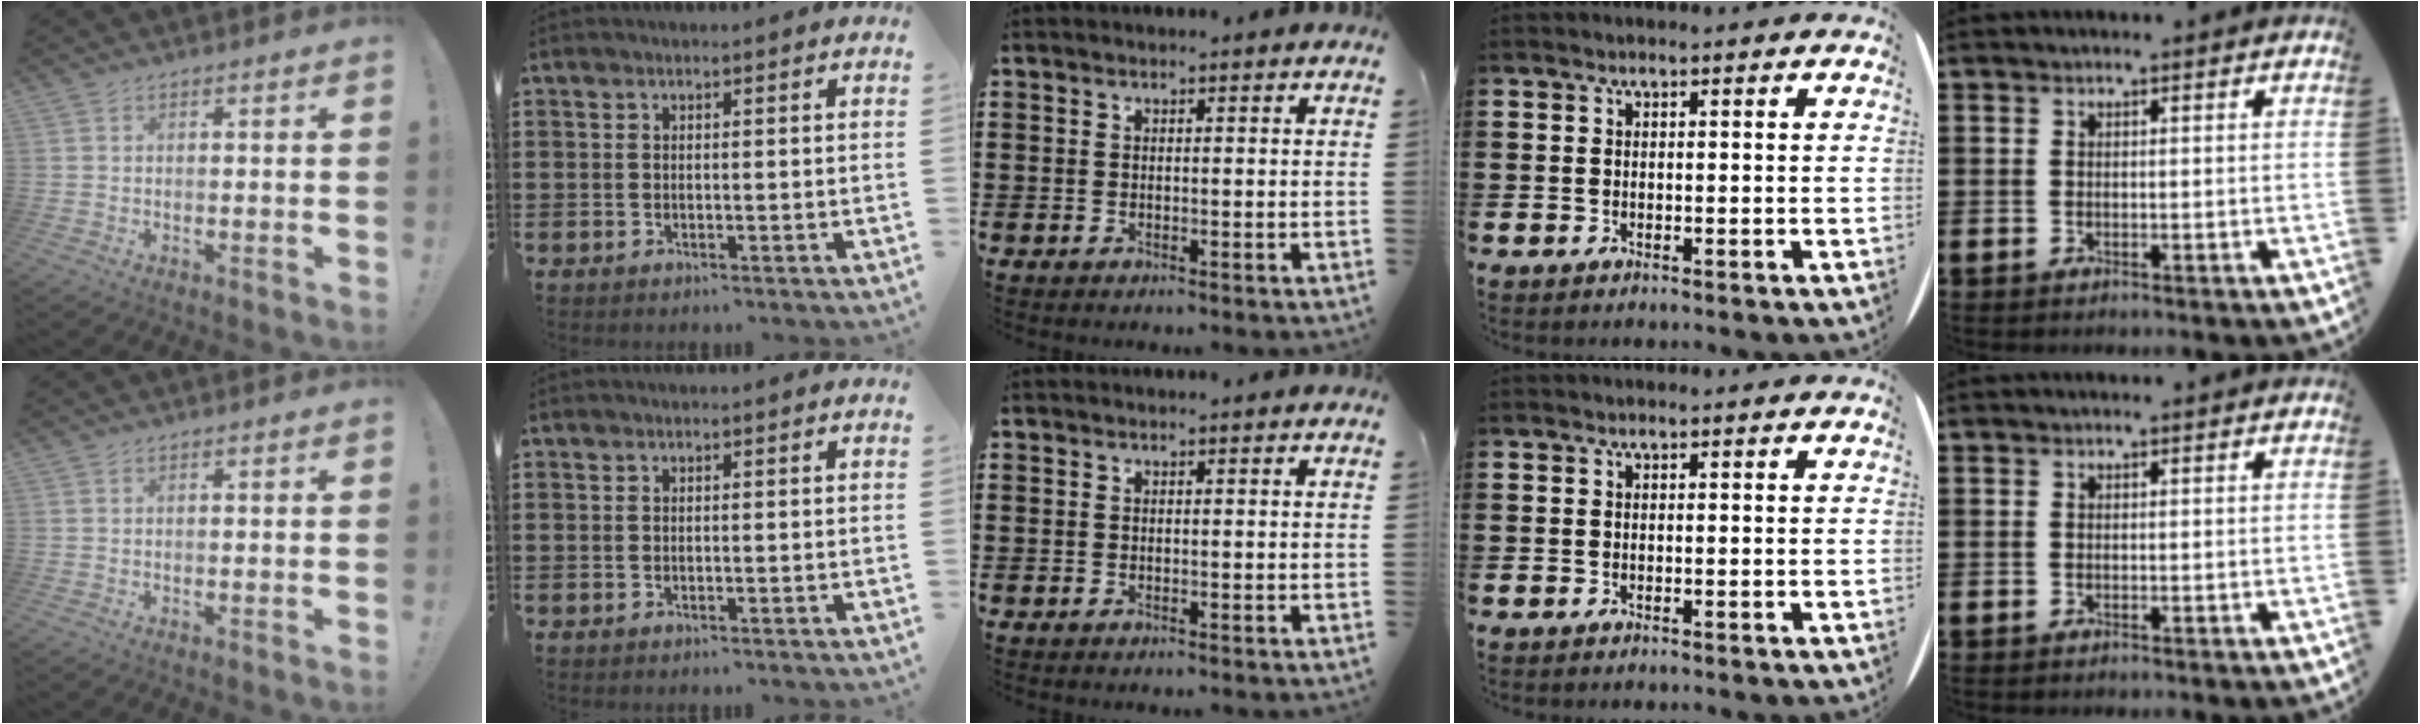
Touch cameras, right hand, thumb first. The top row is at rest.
{}